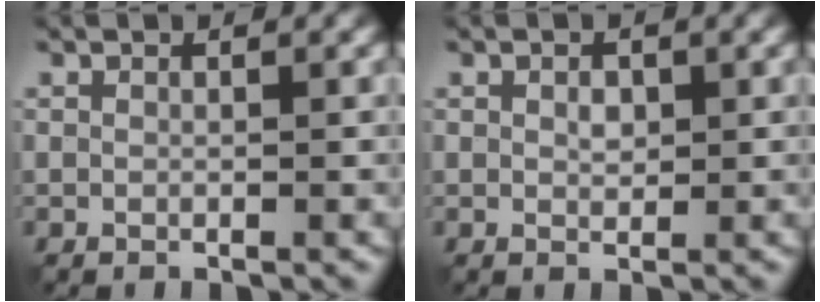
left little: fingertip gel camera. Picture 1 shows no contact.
{"total": 1.1, "force": [0.0, 0.8, 0.8], "torque": [-0.013, -0.001, 0.001]}